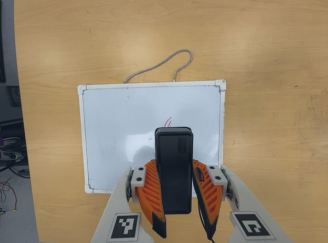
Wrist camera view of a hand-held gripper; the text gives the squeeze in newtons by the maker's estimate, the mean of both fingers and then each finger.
{"total": 7.7, "left": 5.9, "right": 9.6}